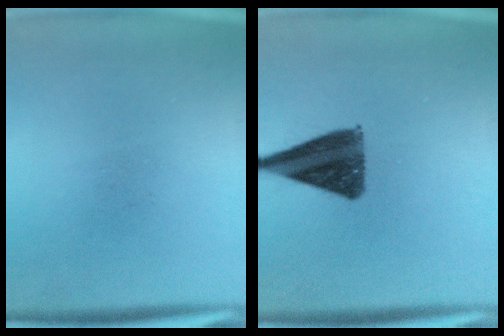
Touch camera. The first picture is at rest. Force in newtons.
{"total": 11.2}